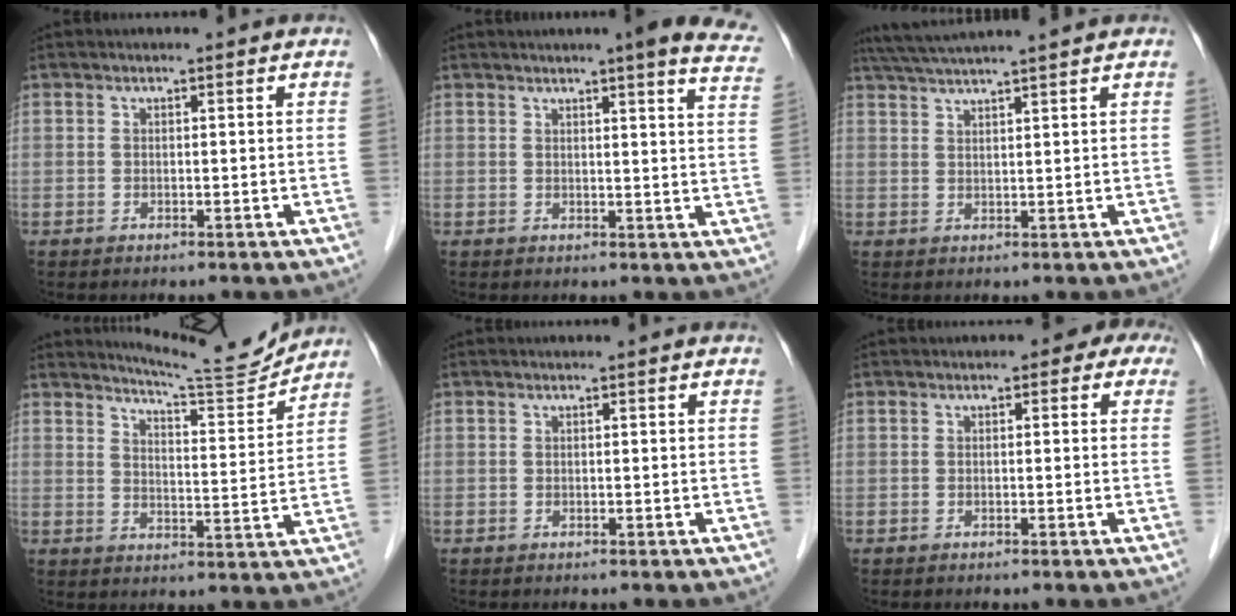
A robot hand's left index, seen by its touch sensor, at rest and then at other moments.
{"total": 13.3, "force": [11.0, 1.0, 7.4], "torque": [-0.079, -0.020, 0.103]}
{"total": 8.0, "force": [7.0, -1.3, 3.7], "torque": [-0.064, 0.029, 0.110]}
{"total": 9.8, "force": [9.7, -0.7, 1.1], "torque": [-0.028, -0.022, 0.140]}
{"total": 0.0}
{"total": 2.6, "force": [0.8, 1.8, 1.7], "torque": [-0.004, 0.017, -0.002]}